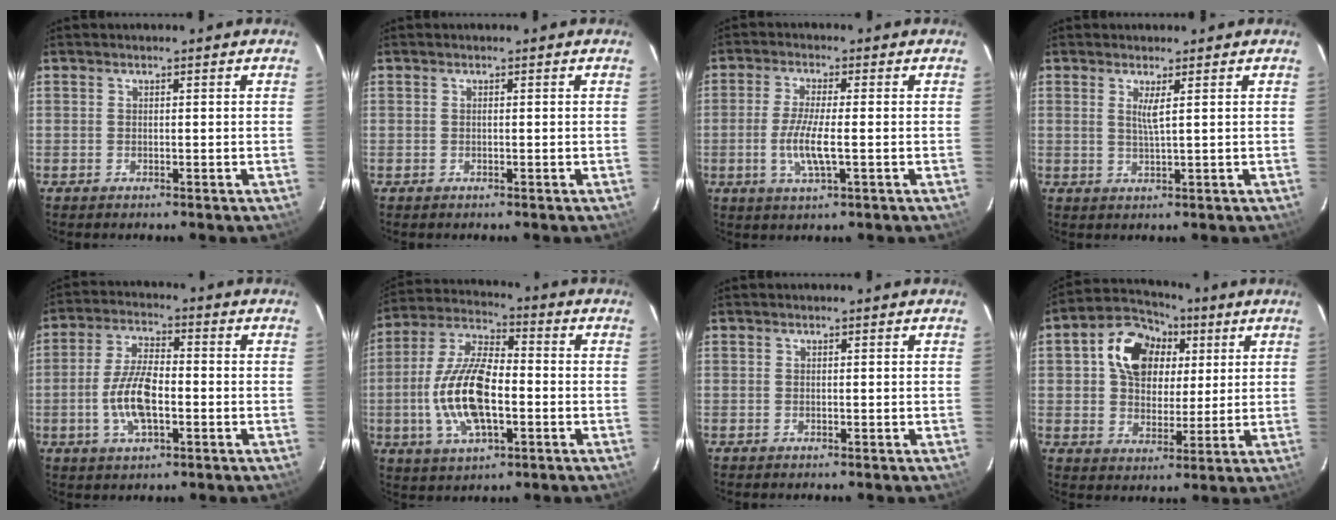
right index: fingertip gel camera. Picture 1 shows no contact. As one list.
[{"total": 0.0}, {"total": 6.8, "force": [-1.4, 1.1, 6.6], "torque": [-0.133, -0.008, -0.029]}, {"total": 2.4, "force": [0.9, -0.3, 2.1], "torque": [-0.039, -0.005, 0.016]}, {"total": 9.6, "force": [-2.3, 3.9, 8.5], "torque": [-0.174, 0.004, -0.044]}, {"total": 15.4, "force": [-3.0, 6.5, 13.6], "torque": [-0.288, 0.002, -0.057]}, {"total": 0.0}, {"total": 13.1, "force": [4.0, 9.8, 7.6], "torque": [-0.166, 0.046, 0.069]}]